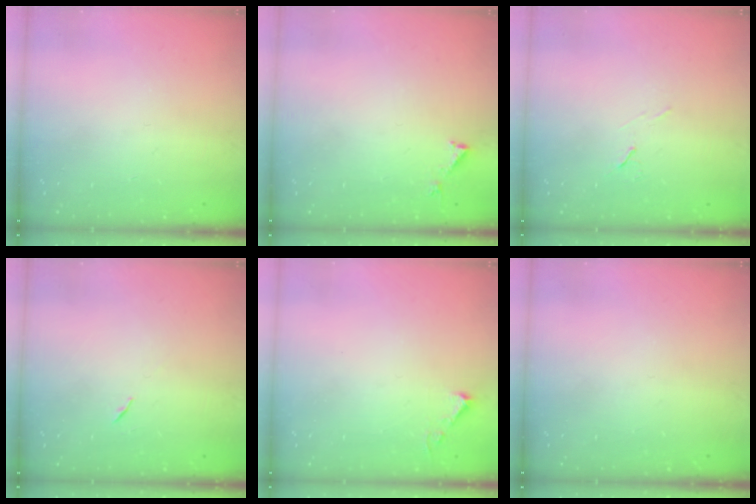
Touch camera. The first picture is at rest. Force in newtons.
{"total": 3.0, "press": 3.0, "slide": 0.2}
{"total": 6.0, "press": 5.3, "slide": 2.8}
{"total": 5.3, "press": 4.8, "slide": 2.2}
{"total": 3.5, "press": 3.5, "slide": 0.4}
{"total": 0.0}